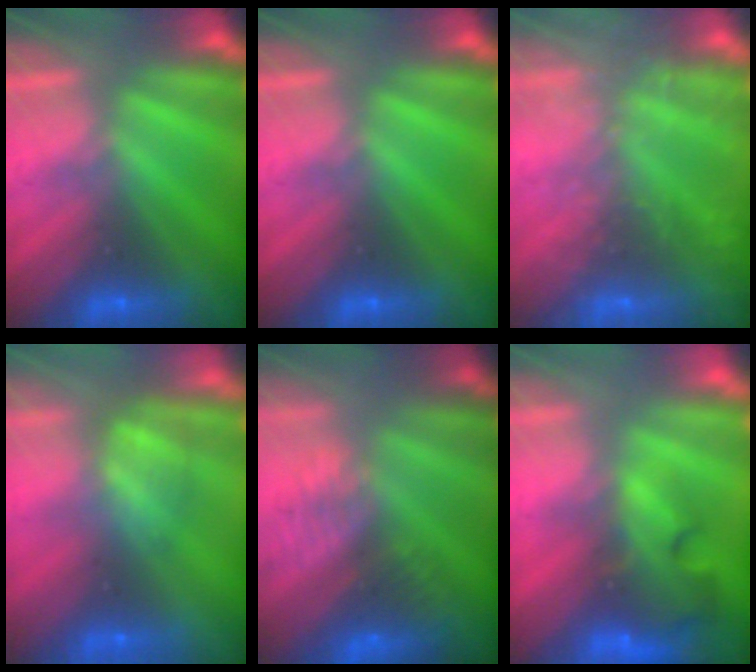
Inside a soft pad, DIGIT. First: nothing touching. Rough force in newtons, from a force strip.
{"total": 0.0}
{"total": 7.2}
{"total": 5.5}
{"total": 7.4}
{"total": 7.7}